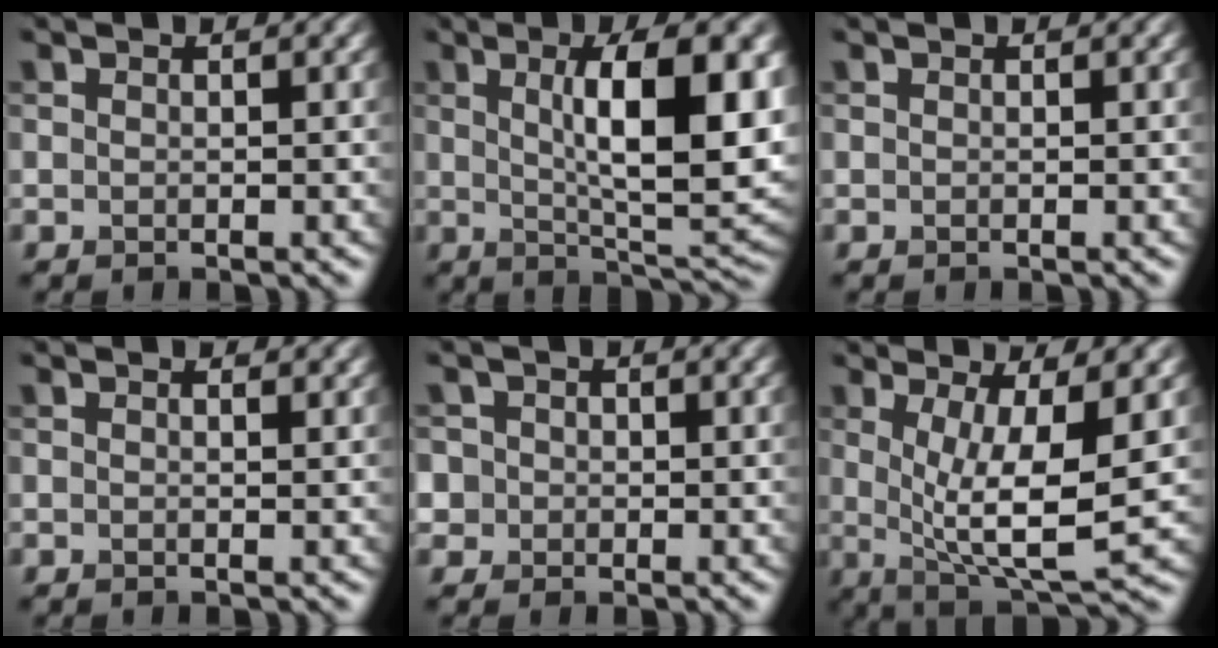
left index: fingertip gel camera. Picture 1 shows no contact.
{"total": 10.6, "force": [1.8, 3.3, 10.0], "torque": [-0.136, -0.004, 0.035]}
{"total": 0.0}
{"total": 0.7, "force": [0.5, 0.1, 0.5], "torque": [-0.007, 0.001, 0.005]}
{"total": 2.6, "force": [0.4, 2.5, 0.5], "torque": [0.002, 0.009, 0.000]}
{"total": 7.8, "force": [0.3, 2.0, 7.5], "torque": [-0.129, -0.014, 0.011]}